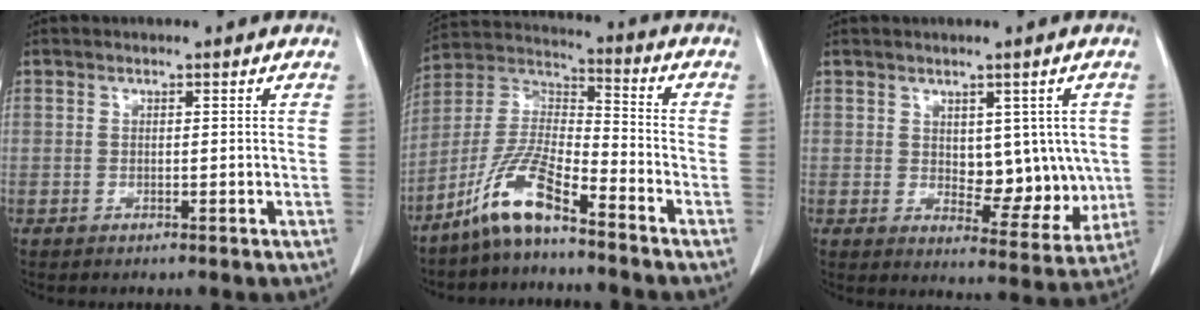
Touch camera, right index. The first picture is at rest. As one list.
[{"total": 10.7, "force": [-7.6, 1.6, 7.3], "torque": [-0.164, 0.002, -0.153]}, {"total": 7.8, "force": [0.8, 4.4, 6.4], "torque": [-0.066, -0.002, 0.029]}]